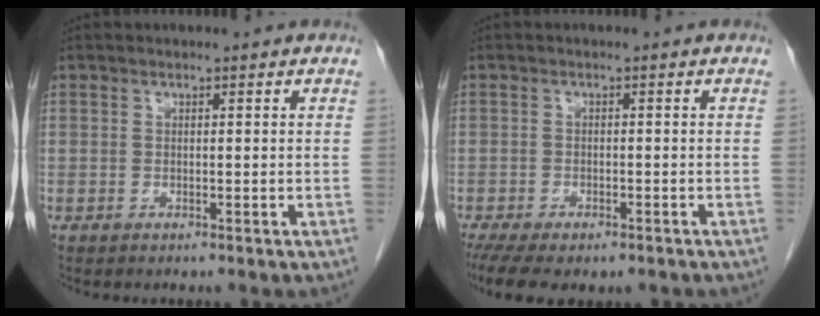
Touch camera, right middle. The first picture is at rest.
{"total": 10.1, "force": [-7.2, 4.1, 5.8], "torque": [-0.107, -0.011, -0.102]}